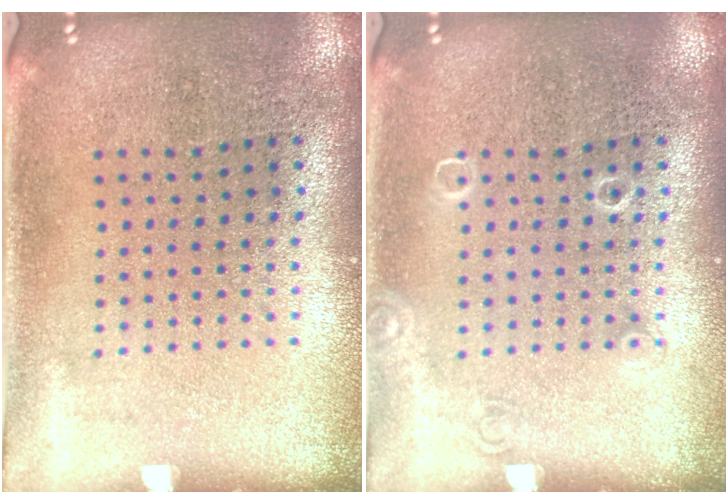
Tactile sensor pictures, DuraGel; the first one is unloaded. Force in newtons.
{"total": 0.9, "press": 0.9, "slide": 0.1}